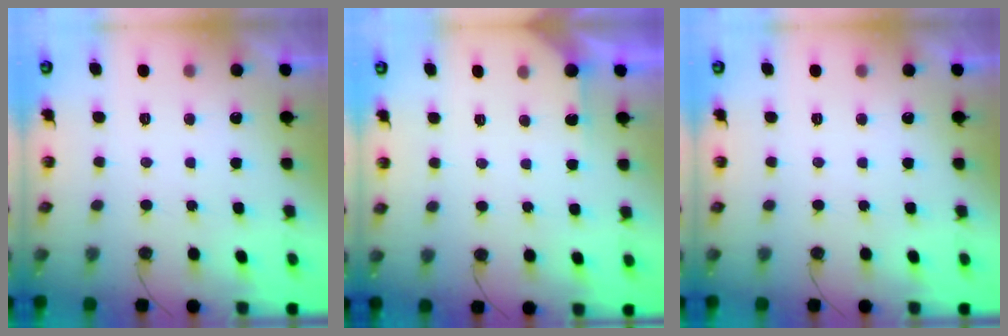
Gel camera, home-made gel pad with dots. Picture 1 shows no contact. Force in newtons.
{"total": 2.9, "press": 2.9, "slide": 0.3}
{"total": 0.0}